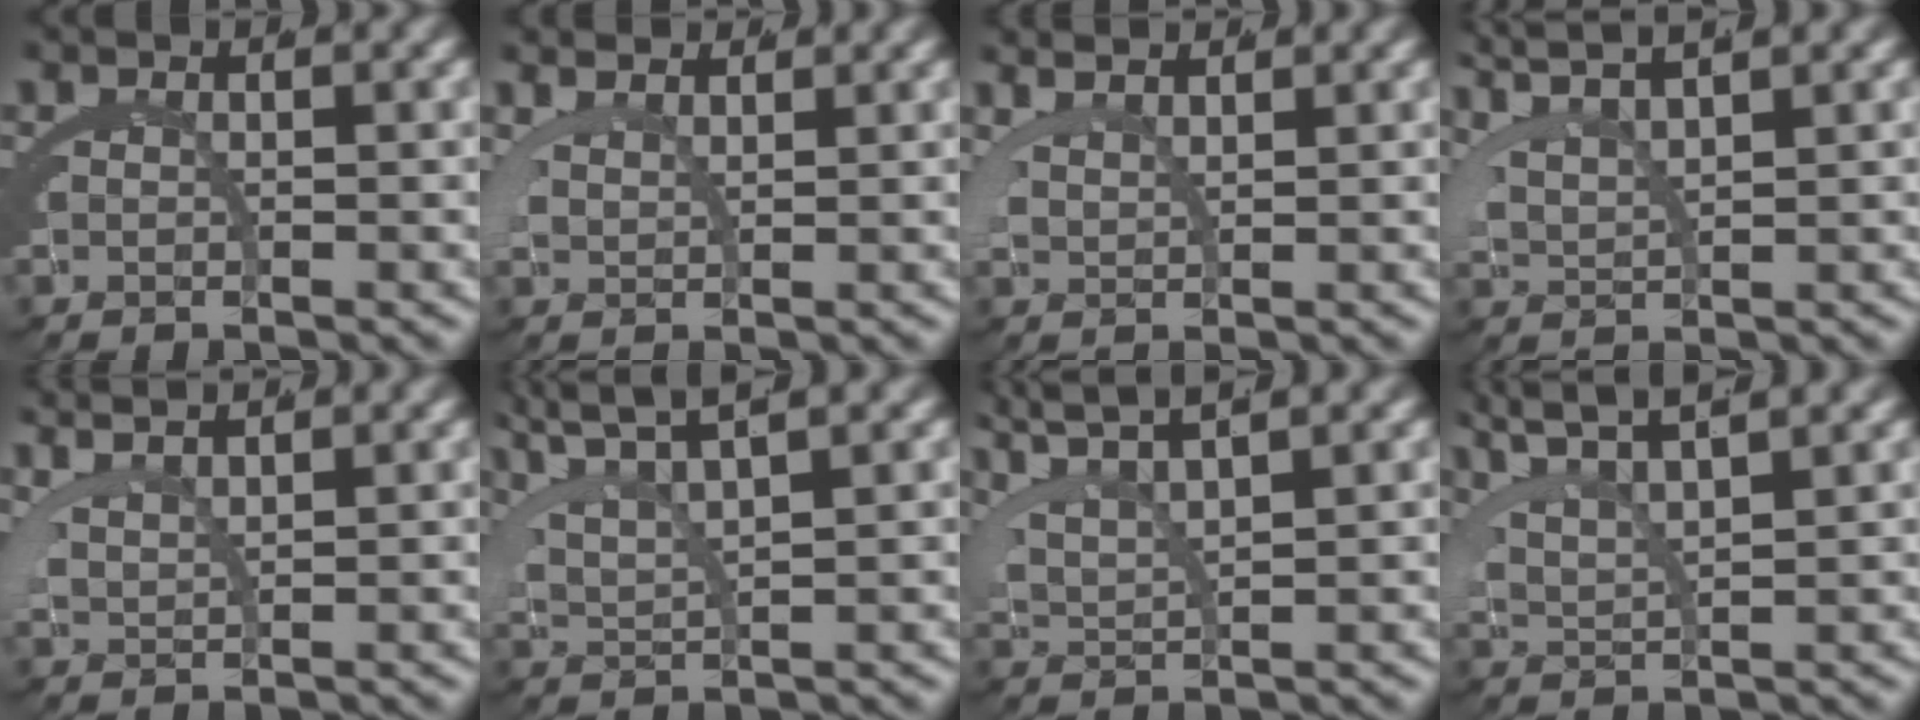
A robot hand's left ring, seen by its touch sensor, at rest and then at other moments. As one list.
[{"total": 2.7, "force": [2.5, 0.7, 0.7], "torque": [-0.019, 0.007, 0.042]}, {"total": 2.9, "force": [2.8, 0.4, 0.7], "torque": [-0.020, 0.009, 0.047]}, {"total": 4.7, "force": [4.4, 0.4, 1.7], "torque": [-0.036, 0.015, 0.073]}, {"total": 3.4, "force": [3.3, 0.1, 1.0], "torque": [-0.027, 0.012, 0.056]}, {"total": 3.4, "force": [3.0, 0.1, 1.6], "torque": [-0.045, 0.004, 0.058]}, {"total": 3.7, "force": [3.4, 0.2, 1.4], "torque": [-0.039, 0.005, 0.063]}, {"total": 3.9, "force": [3.5, 0.0, 1.7], "torque": [-0.044, 0.005, 0.064]}]